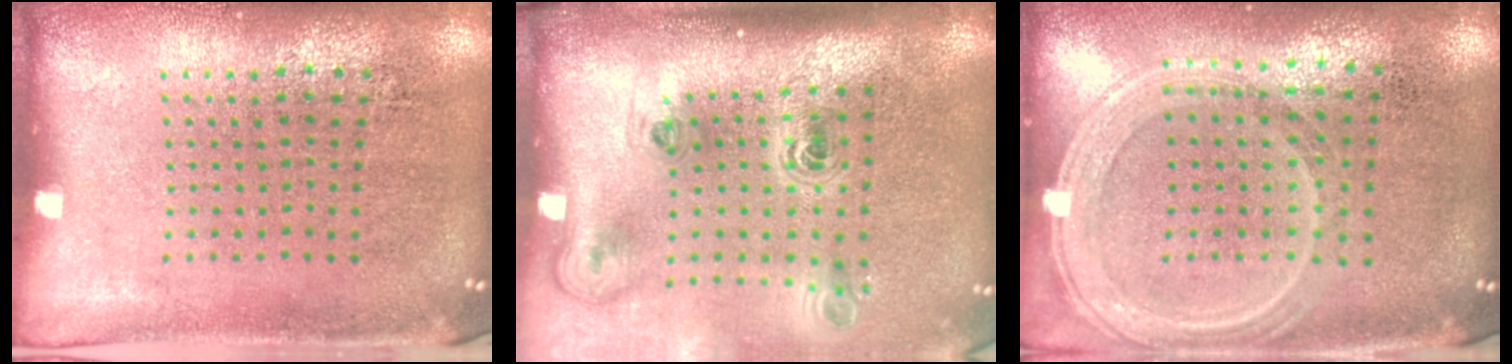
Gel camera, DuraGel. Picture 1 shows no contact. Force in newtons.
{"total": 2.3, "press": 1.5, "slide": 1.7}
{"total": 1.2, "press": 1.2, "slide": 0.4}